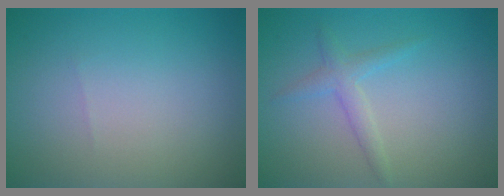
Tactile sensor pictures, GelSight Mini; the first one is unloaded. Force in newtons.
{"total": 1.7, "press": 1.7, "slide": 0.1}